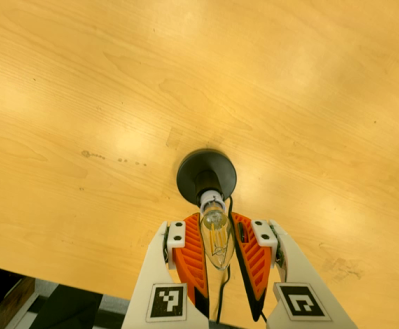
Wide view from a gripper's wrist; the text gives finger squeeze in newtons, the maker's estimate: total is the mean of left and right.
{"total": 13.4, "left": 13.9, "right": 13.0}